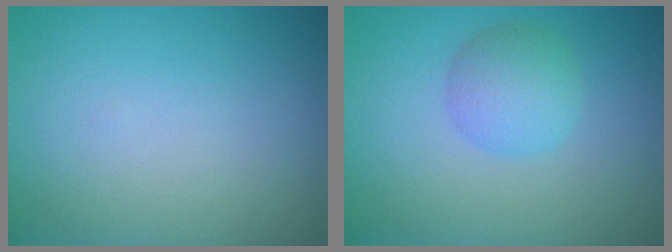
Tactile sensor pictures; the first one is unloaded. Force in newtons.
{"total": 2.9, "press": 2.9, "slide": 0.1}